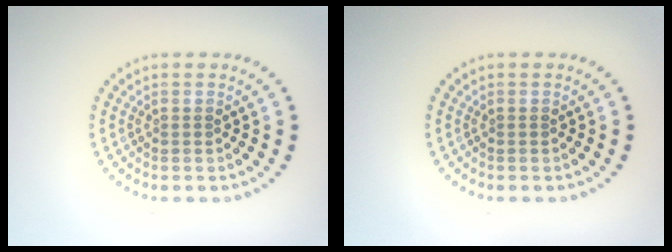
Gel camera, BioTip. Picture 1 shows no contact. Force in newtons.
{"total": 0.0}